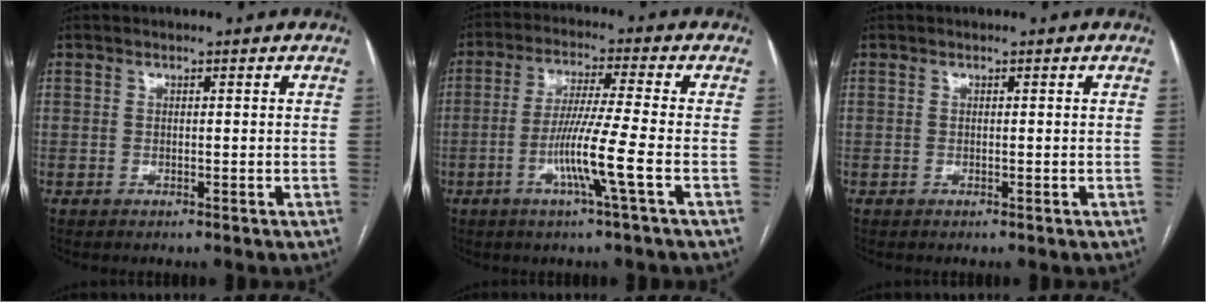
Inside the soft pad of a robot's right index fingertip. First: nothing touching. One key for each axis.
{"total": 8.7, "fx": -3.0, "fy": -1.5, "fz": 8.1, "tx": -0.155, "ty": -0.012, "tz": -0.061}
{"total": 0.0}